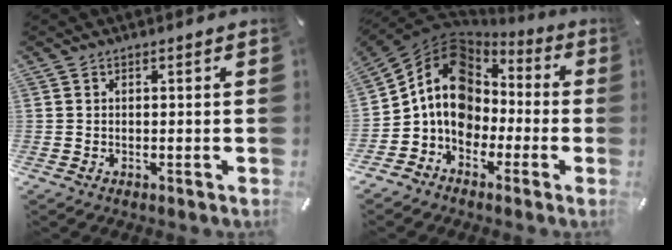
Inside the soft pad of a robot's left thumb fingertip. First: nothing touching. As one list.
[{"total": 13.4, "force": [-0.5, 11.5, 6.7], "torque": [-0.147, 0.012, -0.005]}]